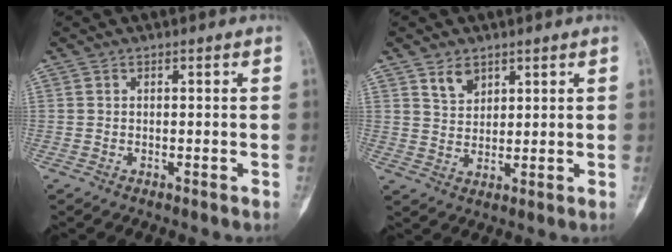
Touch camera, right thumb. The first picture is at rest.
{"total": 4.3, "force": [2.8, 2.7, 1.7], "torque": [-0.015, -0.023, 0.058]}